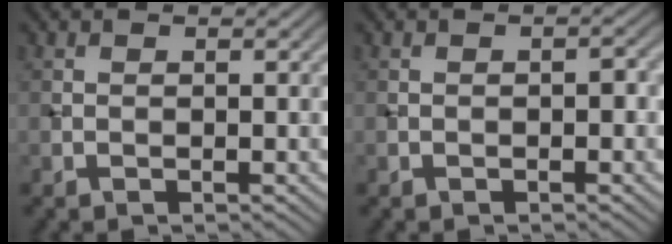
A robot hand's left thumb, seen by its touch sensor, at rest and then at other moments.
{"total": 1.1, "force": [-0.3, 0.5, 0.9], "torque": [-0.011, 0.004, -0.005]}